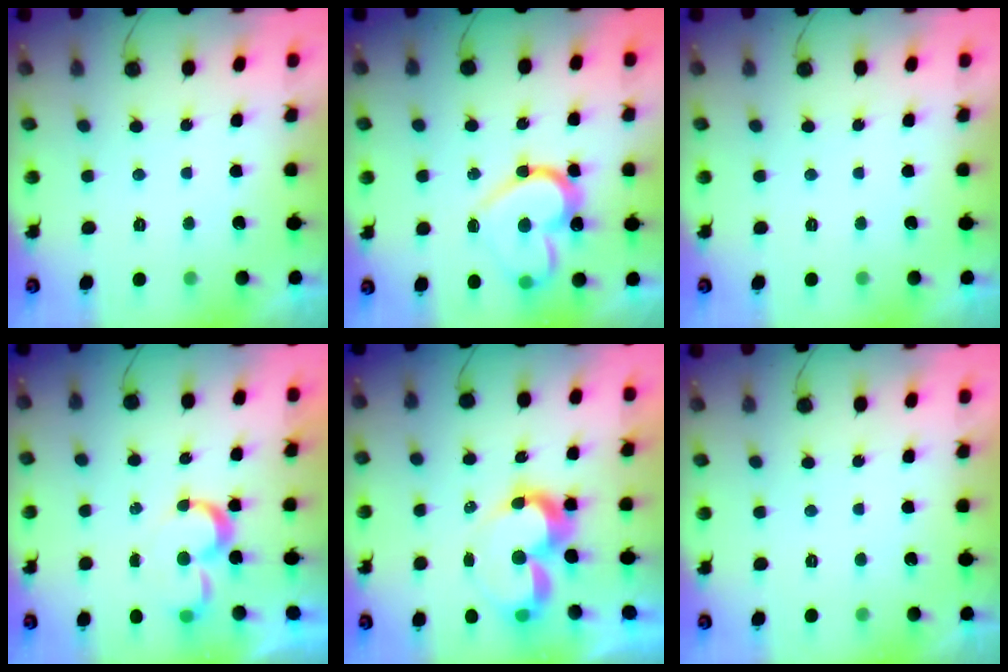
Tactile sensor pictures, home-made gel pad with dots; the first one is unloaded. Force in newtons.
{"total": 17.9, "press": 17.9, "slide": 1.4}
{"total": 0.0}
{"total": 6.5, "press": 6.5, "slide": 0.5}
{"total": 10.0, "press": 10.0, "slide": 0.8}
{"total": 1.7, "press": 1.6, "slide": 0.0}